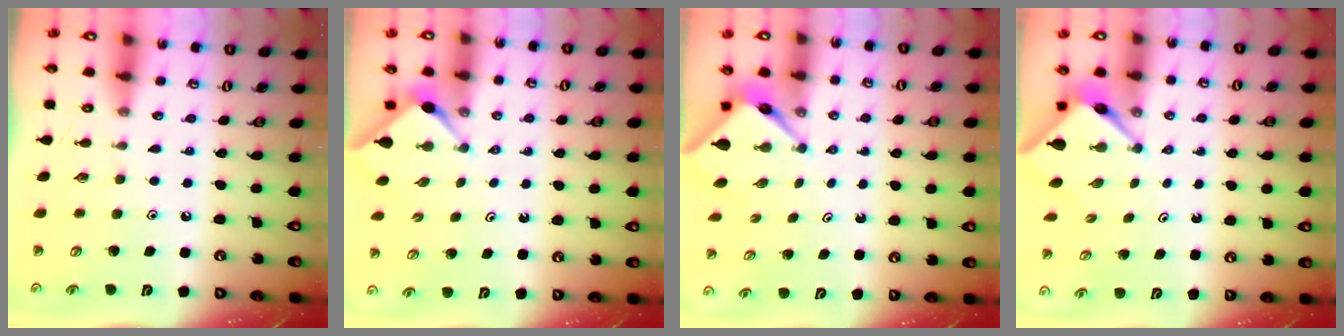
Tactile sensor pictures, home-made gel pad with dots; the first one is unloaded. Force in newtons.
{"total": 3.0, "press": 3.0, "slide": 0.3}
{"total": 4.0, "press": 3.9, "slide": 0.2}
{"total": 3.9, "press": 3.9, "slide": 0.3}